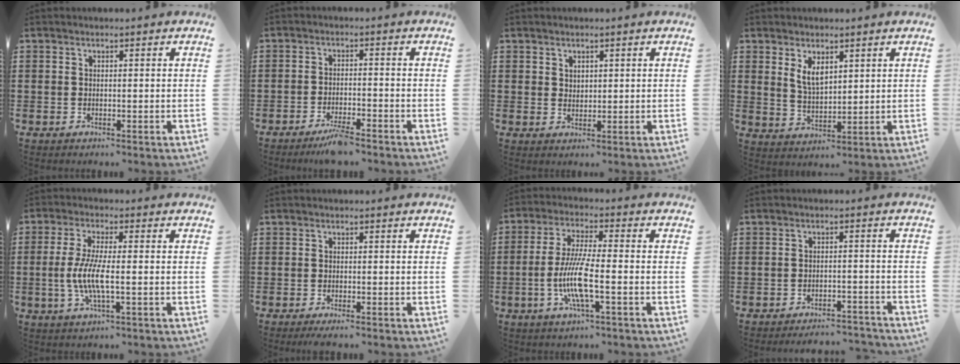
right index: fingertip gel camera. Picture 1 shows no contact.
{"total": 3.8, "force": [-3.2, 0.2, 2.0], "torque": [-0.032, 0.000, -0.059]}
{"total": 1.7, "force": [1.4, 1.0, 0.2], "torque": [-0.006, 0.004, 0.027]}
{"total": 4.3, "force": [2.3, 2.0, 3.0], "torque": [-0.065, 0.004, 0.042]}
{"total": 6.4, "force": [-1.2, 1.2, 6.2], "torque": [-0.144, -0.013, -0.033]}
{"total": 0.9, "force": [-0.7, 0.0, 0.5], "torque": [-0.009, -0.004, -0.013]}
{"total": 8.9, "force": [-2.4, 1.4, 8.5], "torque": [-0.190, -0.019, -0.054]}
{"total": 3.1, "force": [-3.1, 0.1, 0.4], "torque": [-0.011, 0.001, -0.064]}